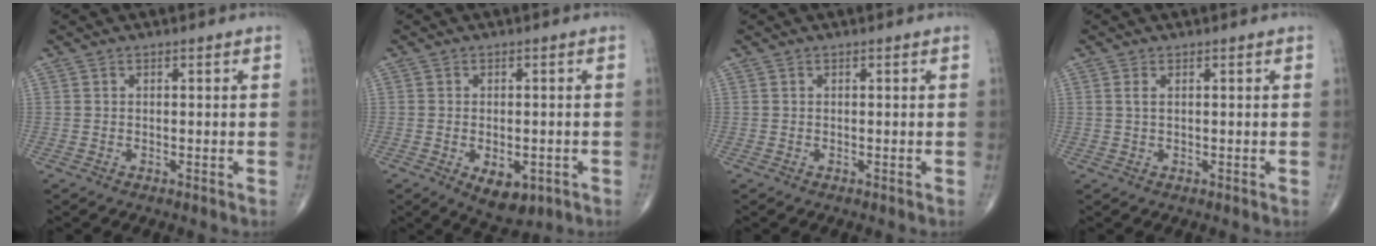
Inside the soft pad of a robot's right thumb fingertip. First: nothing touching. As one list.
[{"total": 6.5, "force": [-2.3, 3.6, 4.9], "torque": [-0.064, 0.002, -0.020]}, {"total": 0.0}, {"total": 1.2, "force": [0.4, 0.4, 1.0], "torque": [-0.026, 0.006, 0.011]}]